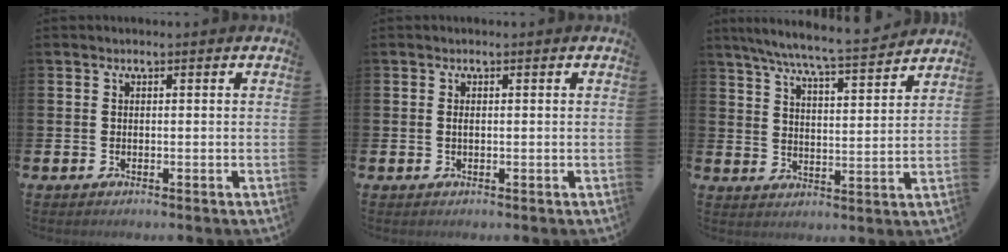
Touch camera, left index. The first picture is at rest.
{"total": 0.6, "force": [0.1, 0.2, 0.5], "torque": [-0.012, 0.002, 0.002]}
{"total": 7.8, "force": [7.2, 0.0, 2.9], "torque": [-0.070, -0.051, 0.125]}